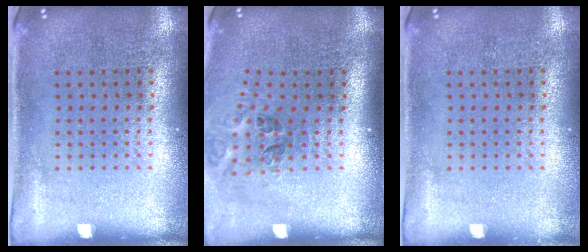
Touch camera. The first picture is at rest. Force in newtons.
{"total": 1.2, "press": 0.9, "slide": 0.7}
{"total": 0.0}